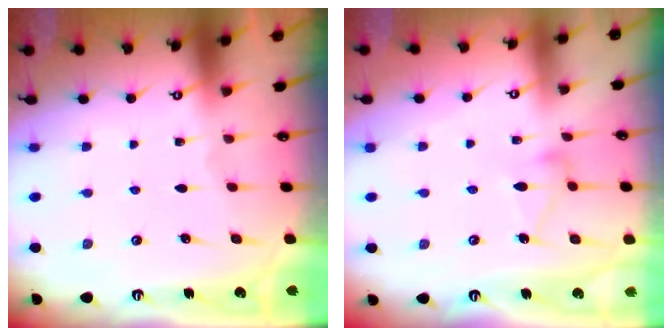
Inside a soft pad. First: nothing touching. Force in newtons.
{"total": 8.4, "press": 8.4, "slide": 0.1}